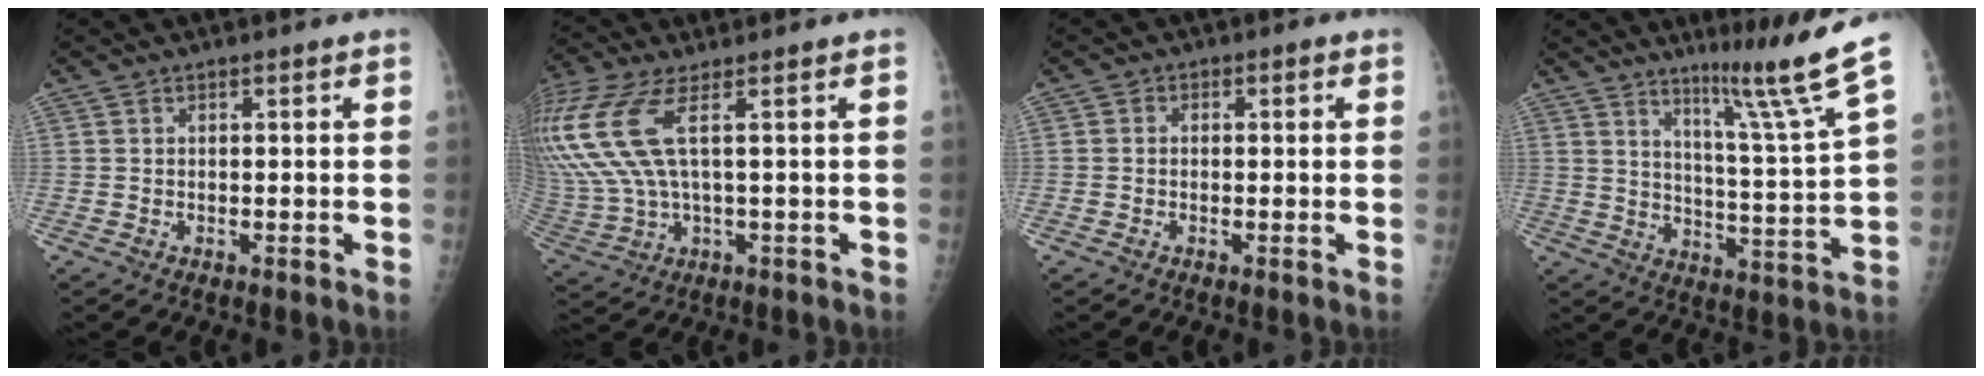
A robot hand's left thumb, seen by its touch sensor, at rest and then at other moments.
{"total": 15.0, "force": [4.5, 5.1, 13.4], "torque": [-0.360, -0.003, 0.096]}
{"total": 1.7, "force": [0.0, 1.5, 0.6], "torque": [0.004, 0.005, -0.007]}
{"total": 13.4, "force": [9.2, -1.5, 9.6], "torque": [-0.142, -0.077, 0.145]}